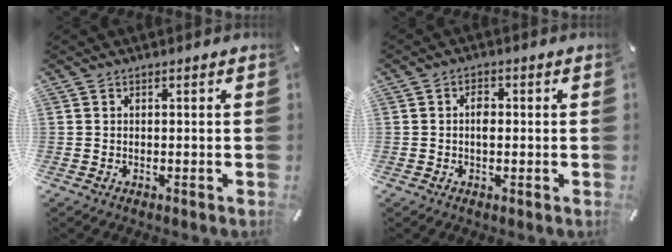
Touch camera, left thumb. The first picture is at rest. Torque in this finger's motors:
{"motor_torque": [0.05, -0.03, 0.00, -0.03, 0.01]}